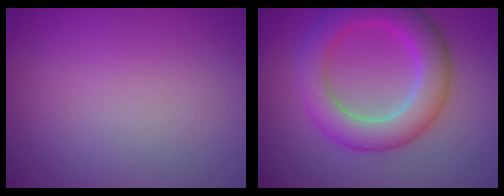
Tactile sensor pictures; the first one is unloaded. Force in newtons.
{"total": 6.0, "press": 6.0, "slide": 0.1}